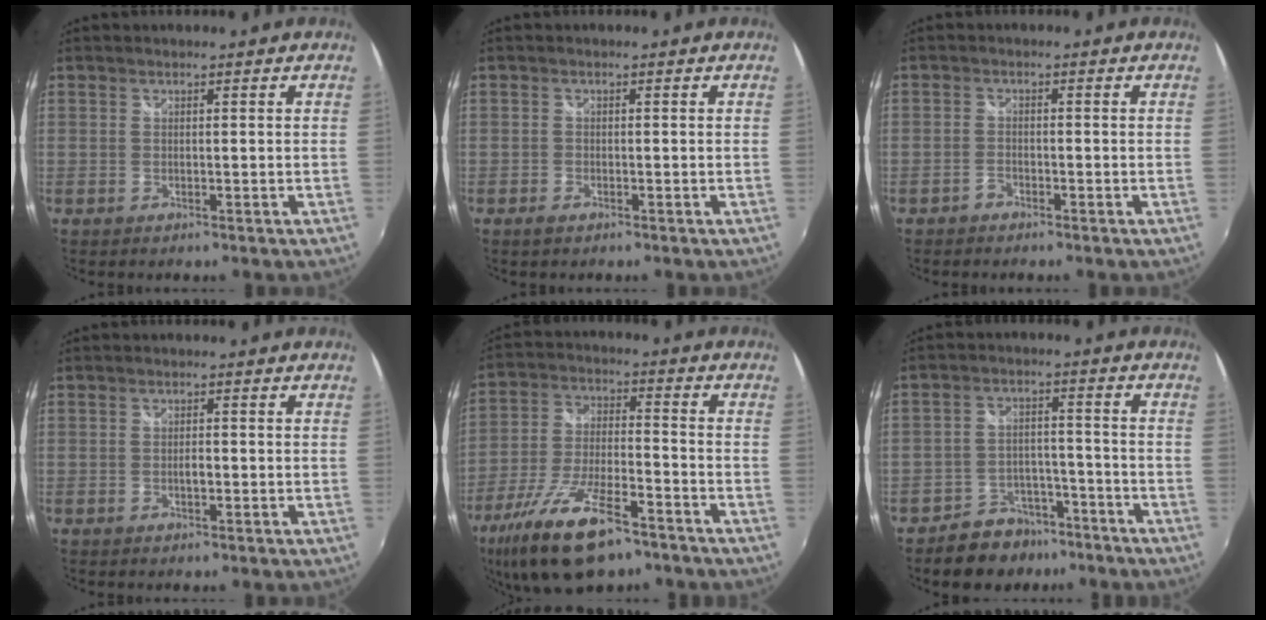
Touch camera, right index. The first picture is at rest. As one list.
[{"total": 1.1, "force": [-0.8, 0.5, 0.6], "torque": [-0.012, -0.002, -0.016]}, {"total": 1.7, "force": [-1.4, 0.8, 0.4], "torque": [-0.014, 0.001, -0.028]}, {"total": 1.4, "force": [-0.4, 0.6, 1.2], "torque": [-0.022, 0.002, -0.008]}, {"total": 18.3, "force": [-12.1, 6.2, 12.2], "torque": [-0.254, -0.037, -0.213]}, {"total": 8.5, "force": [-6.6, 5.1, 1.3], "torque": [-0.032, 0.026, -0.091]}]